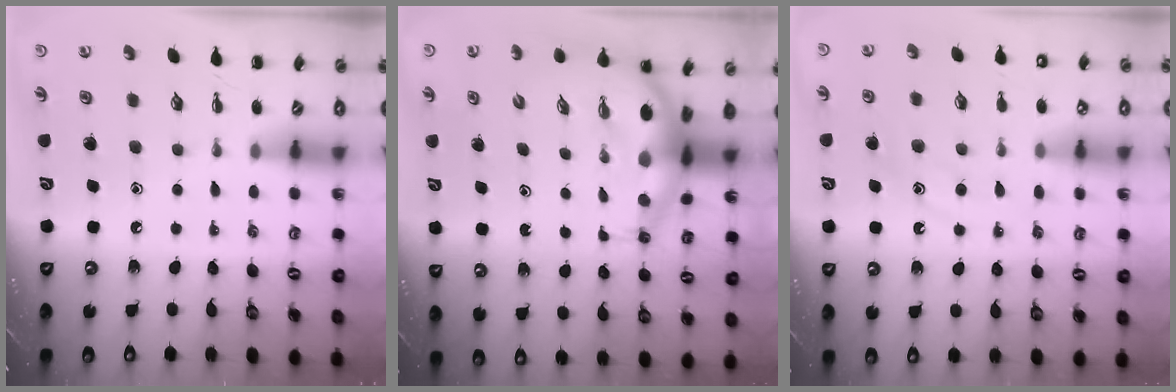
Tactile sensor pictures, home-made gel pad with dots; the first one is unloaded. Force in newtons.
{"total": 5.7, "press": 5.5, "slide": 1.6}
{"total": 12.4, "press": 12.3, "slide": 1.2}